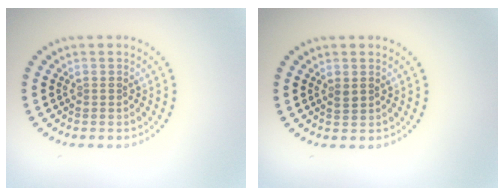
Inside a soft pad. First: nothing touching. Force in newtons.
{"total": 0.9, "press": 0.8, "slide": 0.2}